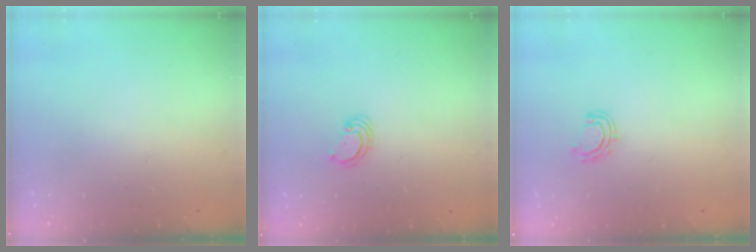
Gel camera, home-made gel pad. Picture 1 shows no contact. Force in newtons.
{"total": 2.7, "press": 2.7, "slide": 0.2}
{"total": 6.1, "press": 5.9, "slide": 1.4}